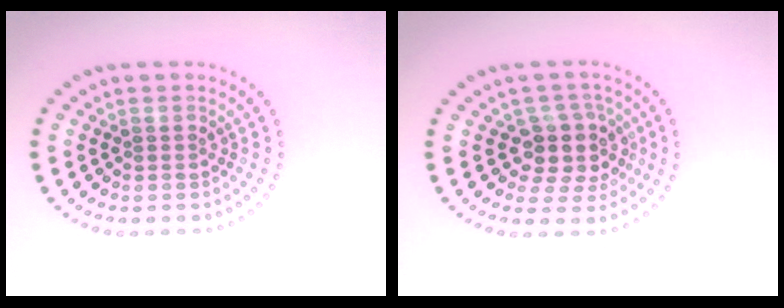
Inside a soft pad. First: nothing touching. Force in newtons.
{"total": 3.8, "press": 3.1, "slide": 2.1}